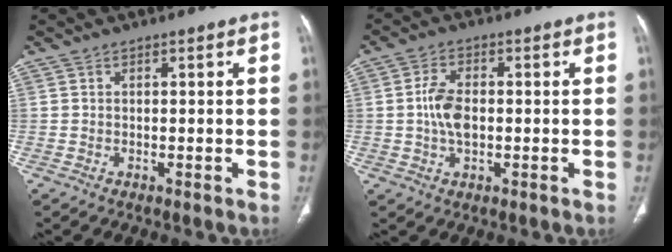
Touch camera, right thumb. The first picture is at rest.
{"total": 6.0, "force": [-0.2, 3.4, 4.9], "torque": [-0.097, 0.007, -0.007]}